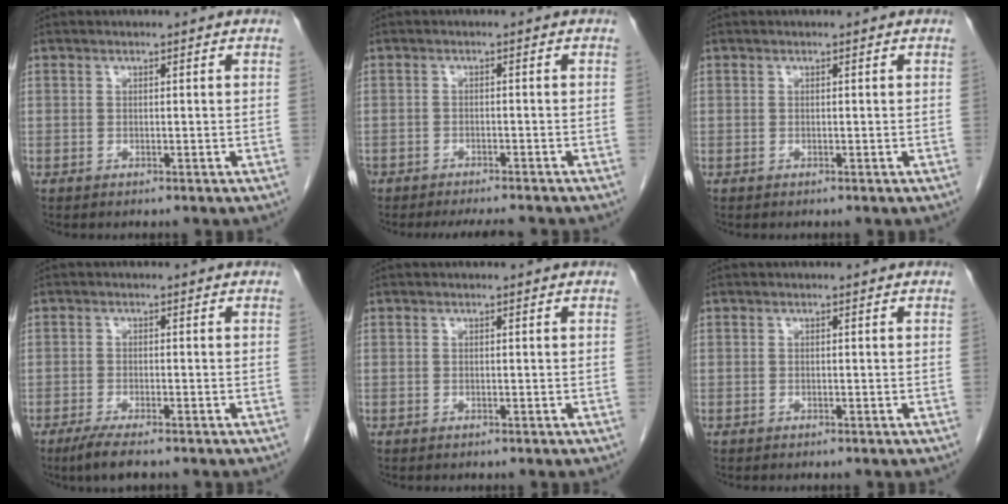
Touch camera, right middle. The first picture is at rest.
{"total": 5.9, "force": [-5.3, 1.3, 2.1], "torque": [-0.024, -0.008, -0.077]}
{"total": 0.0}
{"total": 4.2, "force": [-3.1, 0.5, 2.8], "torque": [-0.051, -0.010, -0.052]}
{"total": 0.0}
{"total": 0.0}